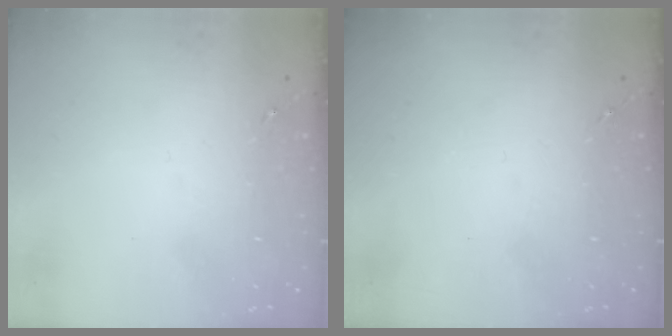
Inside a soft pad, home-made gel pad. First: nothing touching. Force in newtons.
{"total": 0.0}